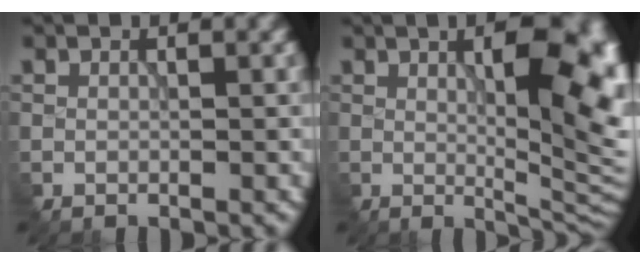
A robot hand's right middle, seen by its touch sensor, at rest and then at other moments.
{"total": 14.2, "force": [2.3, 5.7, 12.8], "torque": [-0.133, 0.005, 0.042]}